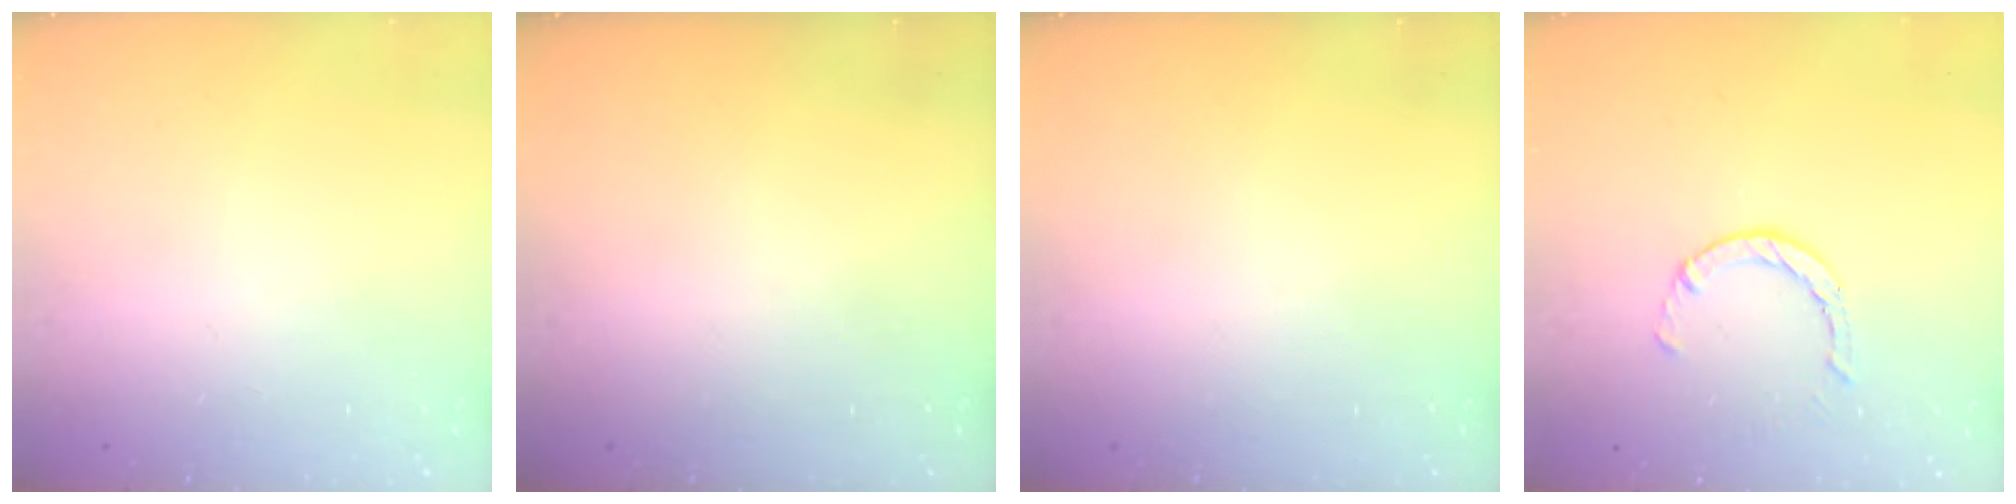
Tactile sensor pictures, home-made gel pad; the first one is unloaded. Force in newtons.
{"total": 0.0}
{"total": 0.0}
{"total": 2.9, "press": 2.8, "slide": 0.4}